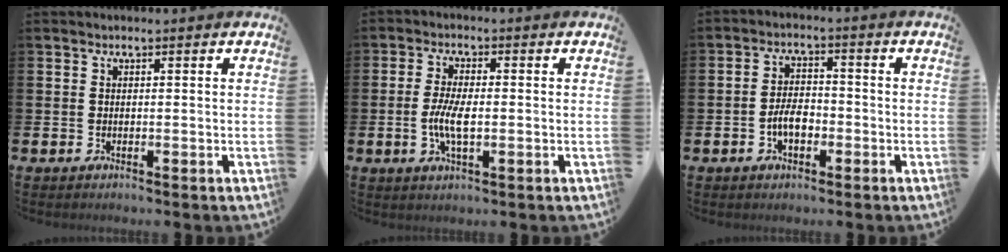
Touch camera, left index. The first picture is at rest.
{"total": 4.7, "force": [-0.7, 1.7, 4.3], "torque": [-0.082, -0.005, -0.019]}
{"total": 3.8, "force": [-1.3, 2.1, 2.8], "torque": [-0.046, 0.005, -0.026]}